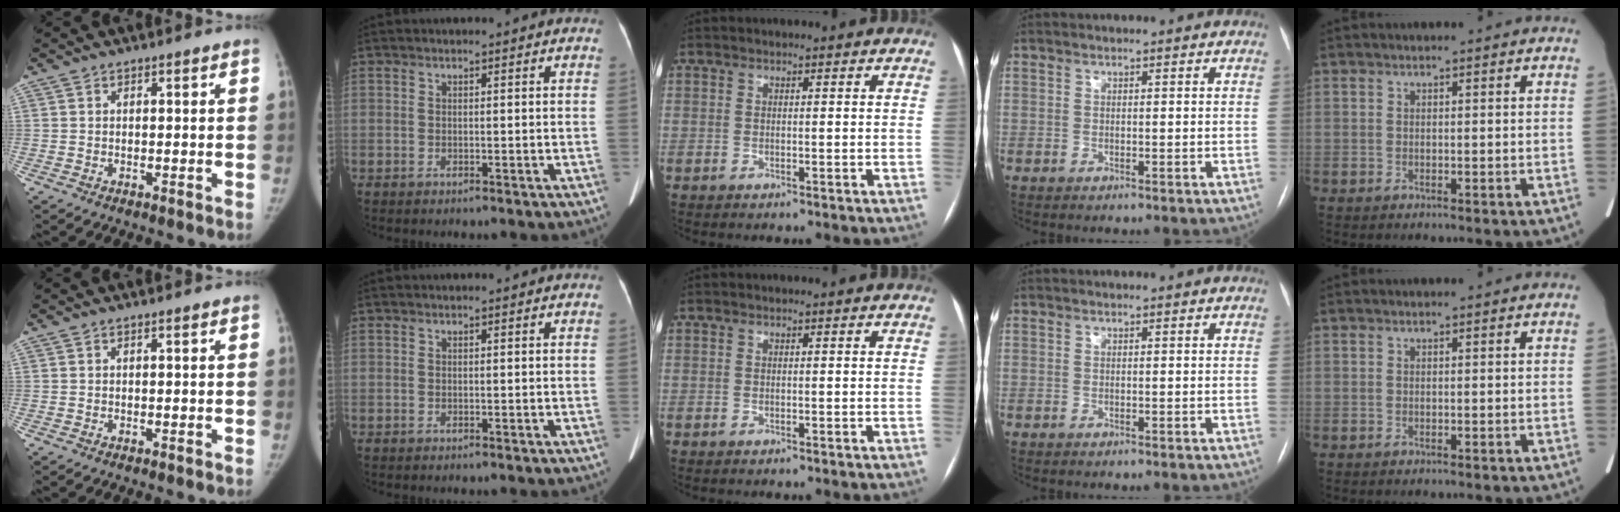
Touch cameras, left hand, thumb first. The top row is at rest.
{}